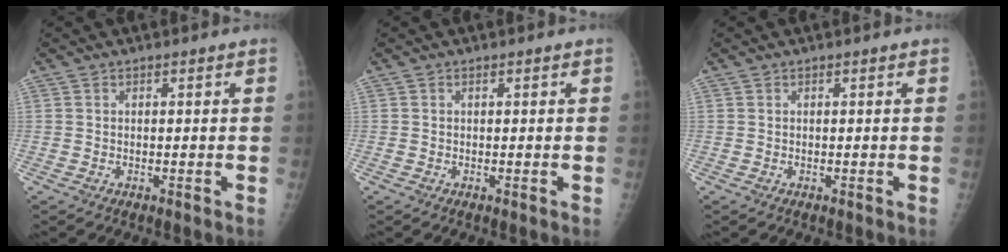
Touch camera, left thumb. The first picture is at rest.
{"total": 0.0}
{"total": 0.0}